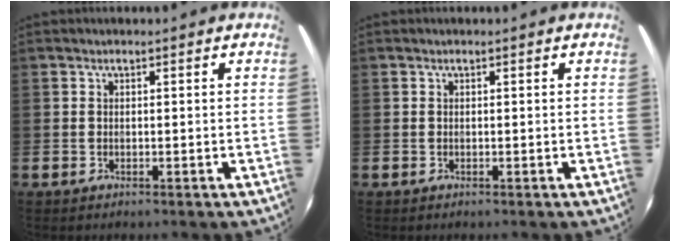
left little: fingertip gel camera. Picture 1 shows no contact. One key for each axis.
{"total": 0.0}